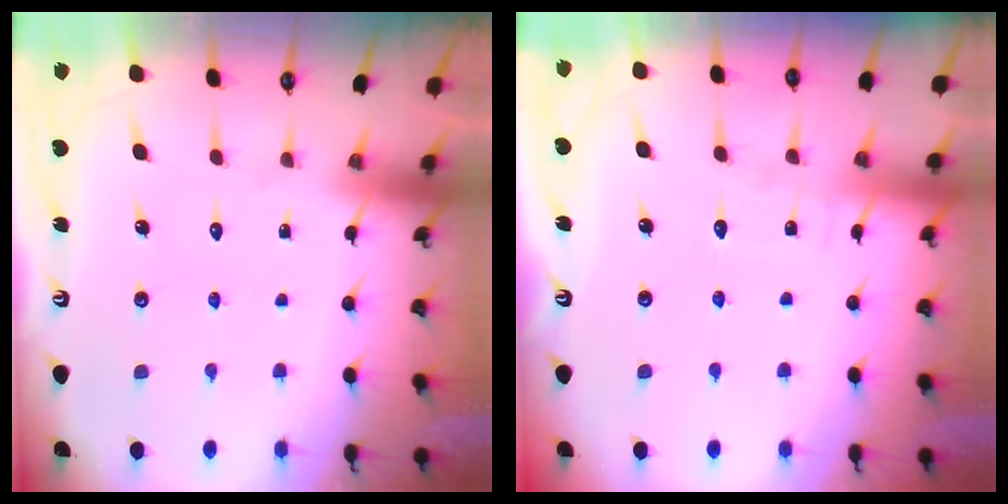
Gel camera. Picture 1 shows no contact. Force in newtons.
{"total": 4.0, "press": 4.0, "slide": 0.4}